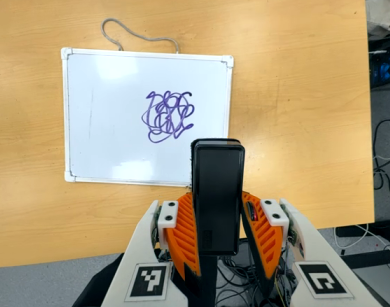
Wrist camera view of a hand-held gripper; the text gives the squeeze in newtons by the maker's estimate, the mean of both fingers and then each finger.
{"total": 4.1, "left": 2.7, "right": 5.5}